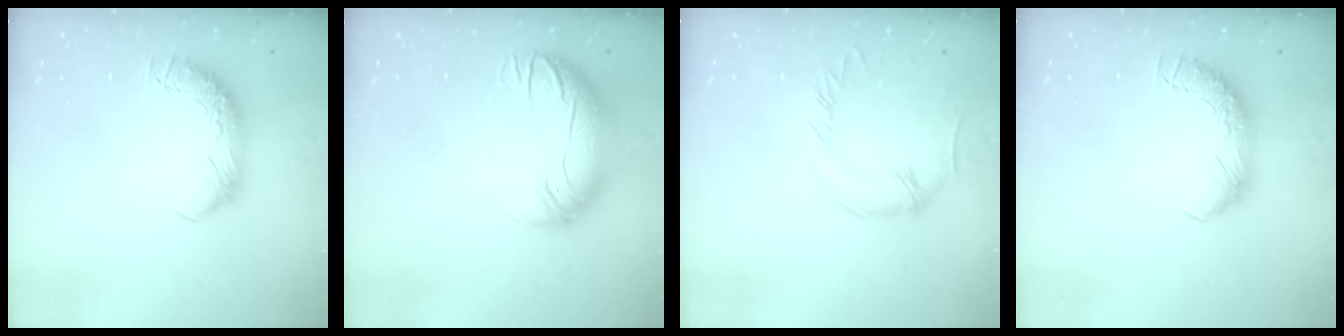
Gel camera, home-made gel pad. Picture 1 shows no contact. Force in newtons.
{"total": 3.0, "press": 0.4, "slide": 2.9}
{"total": 0.0}
{"total": 0.0}